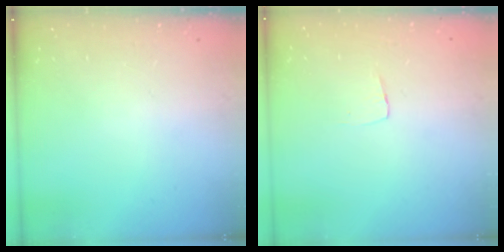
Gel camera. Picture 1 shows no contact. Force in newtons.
{"total": 3.3, "press": 3.3, "slide": 0.2}